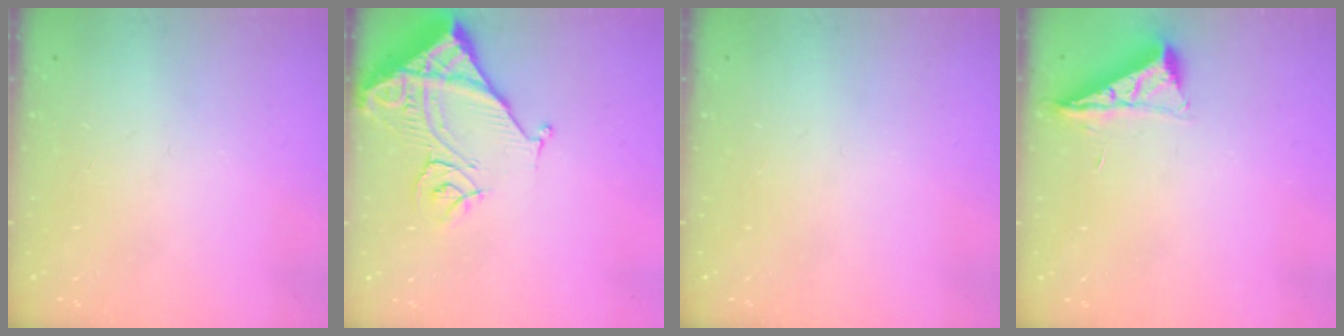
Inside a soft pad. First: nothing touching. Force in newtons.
{"total": 12.1, "press": 12.0, "slide": 1.6}
{"total": 0.0}
{"total": 6.5, "press": 6.4, "slide": 0.9}